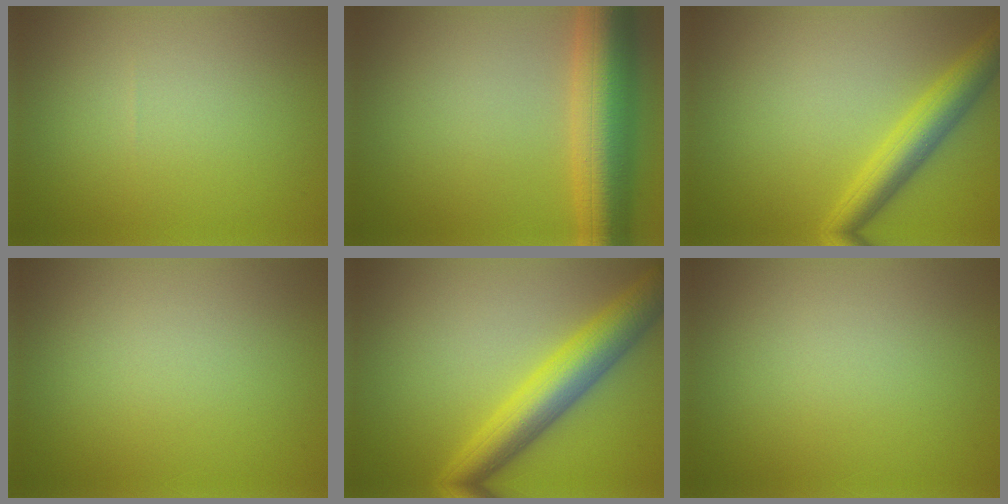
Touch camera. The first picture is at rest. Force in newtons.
{"total": 8.9, "press": 8.9, "slide": 0.4}
{"total": 4.6, "press": 4.5, "slide": 0.2}
{"total": 0.0}
{"total": 6.4, "press": 6.4, "slide": 0.1}
{"total": 0.0}